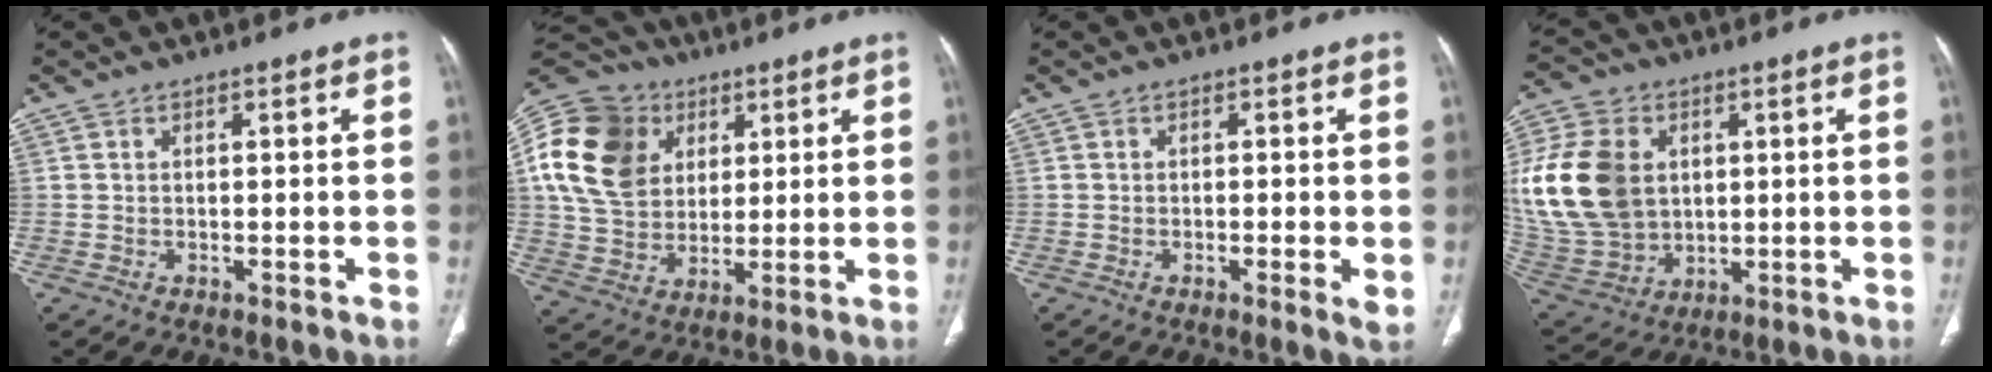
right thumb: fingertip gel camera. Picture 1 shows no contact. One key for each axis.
{"total": 20.4, "fx": 6.1, "fy": 15.8, "fz": 11.5, "tx": -0.224, "ty": 0.014, "tz": 0.114}
{"total": 2.8, "fx": -0.5, "fy": 0.6, "fz": 2.7, "tx": -0.045, "ty": -0.007, "tz": -0.011}
{"total": 20.9, "fx": 3.4, "fy": 15.6, "fz": 13.5, "tx": -0.281, "ty": -0.004, "tz": 0.084}